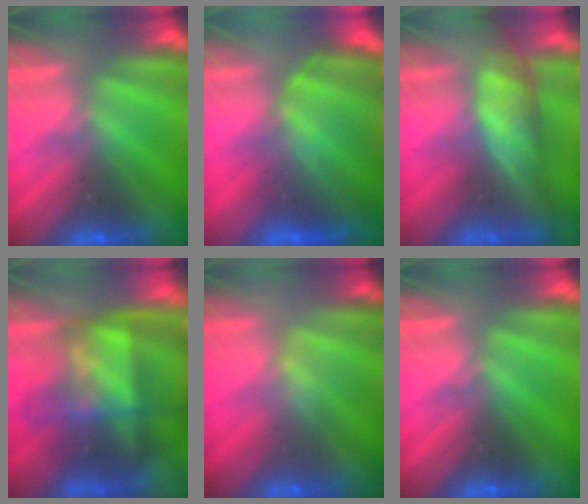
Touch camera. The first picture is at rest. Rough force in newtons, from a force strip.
{"total": 6.9}
{"total": 8.0}
{"total": 7.3}
{"total": 2.1}
{"total": 0.0}